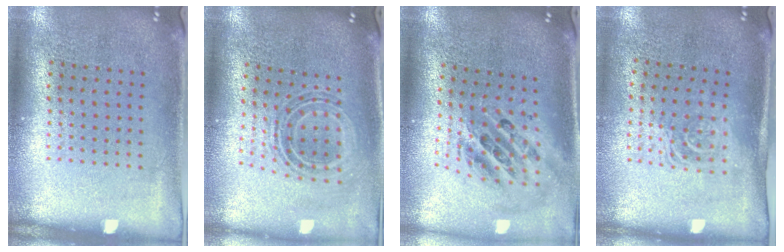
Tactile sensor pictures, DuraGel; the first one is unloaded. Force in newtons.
{"total": 0.8, "press": 0.8, "slide": 0.3}
{"total": 2.4, "press": 1.8, "slide": 1.5}
{"total": 1.6, "press": 1.3, "slide": 1.0}